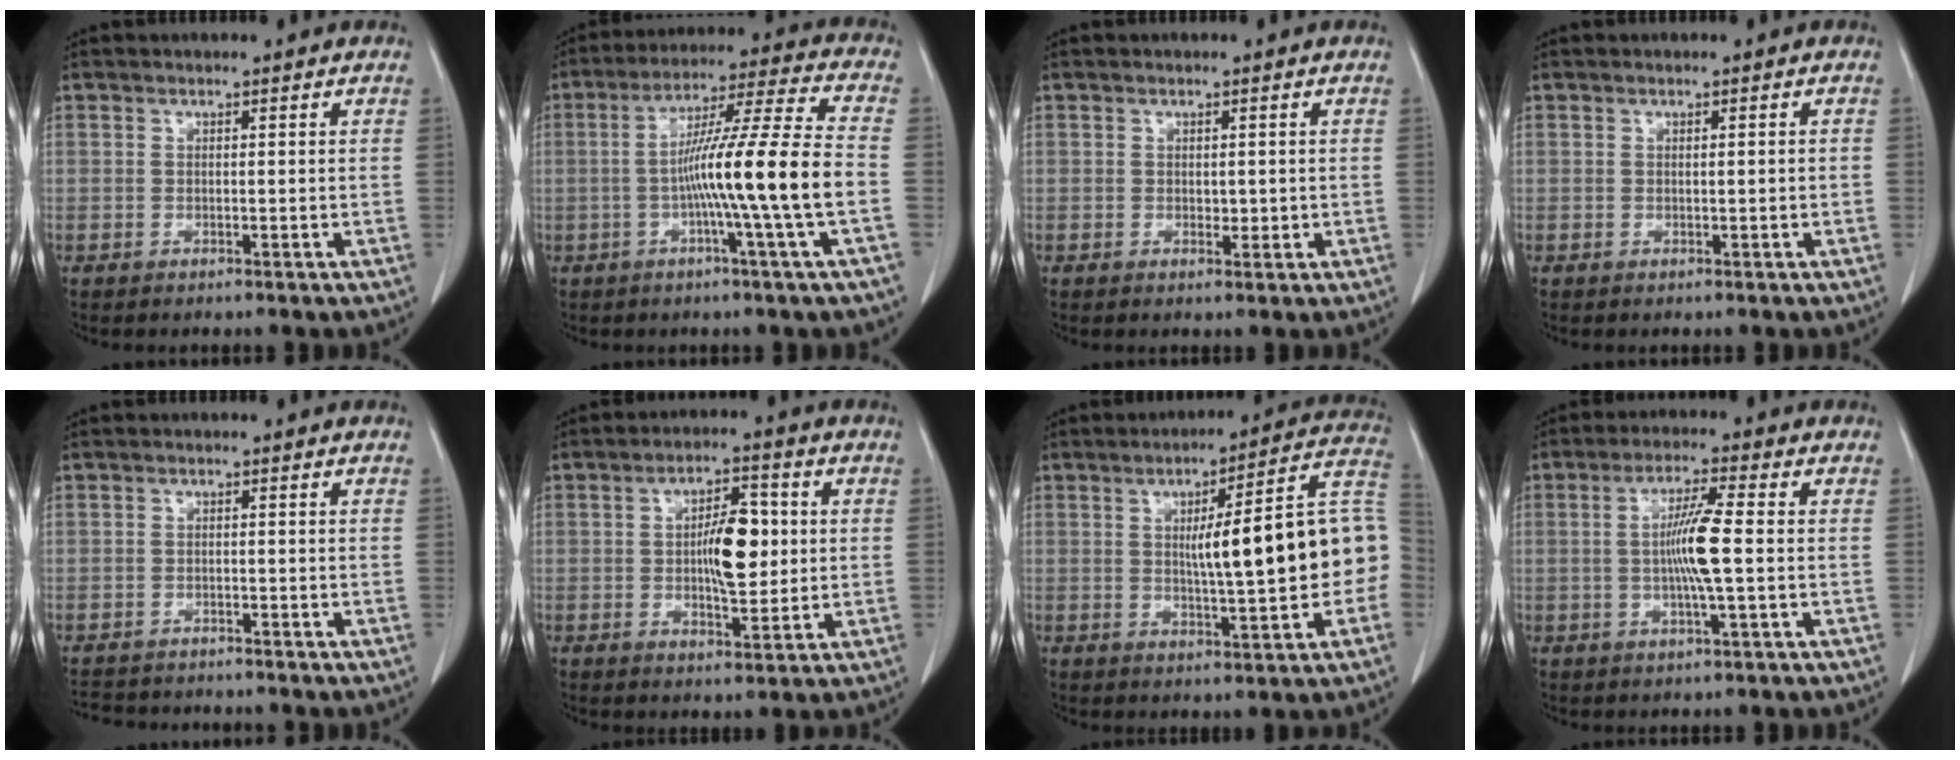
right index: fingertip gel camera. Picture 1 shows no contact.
{"total": 14.4, "force": [-3.0, -2.0, 14.0], "torque": [-0.234, 0.005, -0.060]}
{"total": 1.3, "force": [-0.1, 0.8, 1.0], "torque": [-0.013, -0.001, 0.000]}
{"total": 0.6, "force": [-0.1, 0.0, 0.6], "torque": [-0.010, 0.000, 0.002]}
{"total": 4.9, "force": [-4.6, 1.5, 0.8], "torque": [-0.008, -0.005, -0.070]}
{"total": 8.0, "force": [0.4, 2.9, 7.5], "torque": [-0.127, 0.008, 0.009]}
{"total": 16.5, "force": [-0.2, 1.9, 16.4], "torque": [-0.209, 0.034, -0.002]}
{"total": 6.9, "force": [-0.3, -0.2, 6.9], "torque": [-0.131, -0.003, -0.009]}